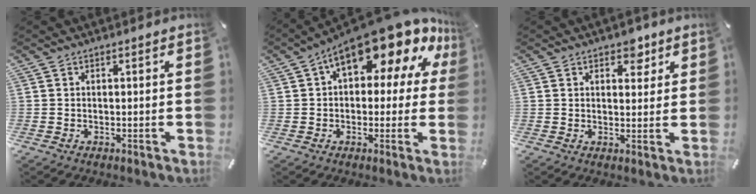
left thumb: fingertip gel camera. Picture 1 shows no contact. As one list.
[{"total": 17.6, "force": [10.5, 7.1, 12.3], "torque": [-0.183, -0.072, 0.177]}, {"total": 4.3, "force": [2.6, 2.9, 1.8], "torque": [-0.003, -0.008, 0.039]}]